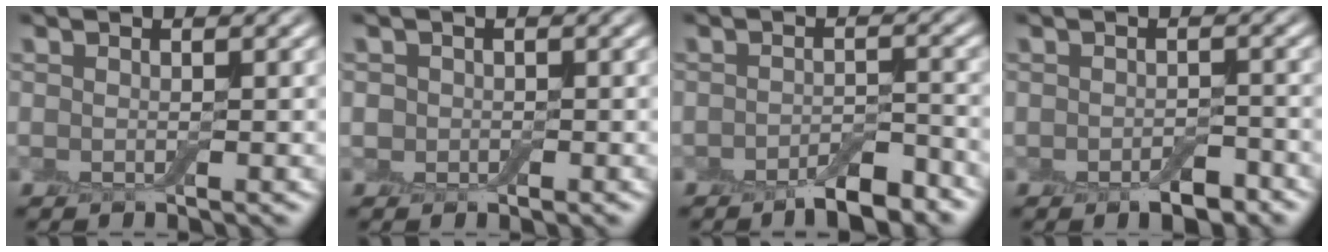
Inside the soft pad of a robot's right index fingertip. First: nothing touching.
{"total": 1.2, "force": [-0.2, 1.1, 0.4], "torque": [-0.001, -0.004, -0.007]}
{"total": 3.9, "force": [-2.9, 1.2, 2.4], "torque": [-0.033, 0.001, -0.046]}
{"total": 2.6, "force": [-1.5, 1.2, 1.7], "torque": [-0.026, -0.003, -0.022]}